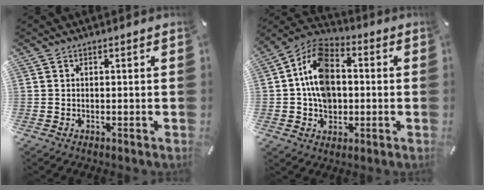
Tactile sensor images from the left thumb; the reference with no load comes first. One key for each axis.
{"total": 12.6, "fx": -0.6, "fy": 9.6, "fz": 8.1, "tx": -0.168, "ty": 0.011, "tz": -0.012}